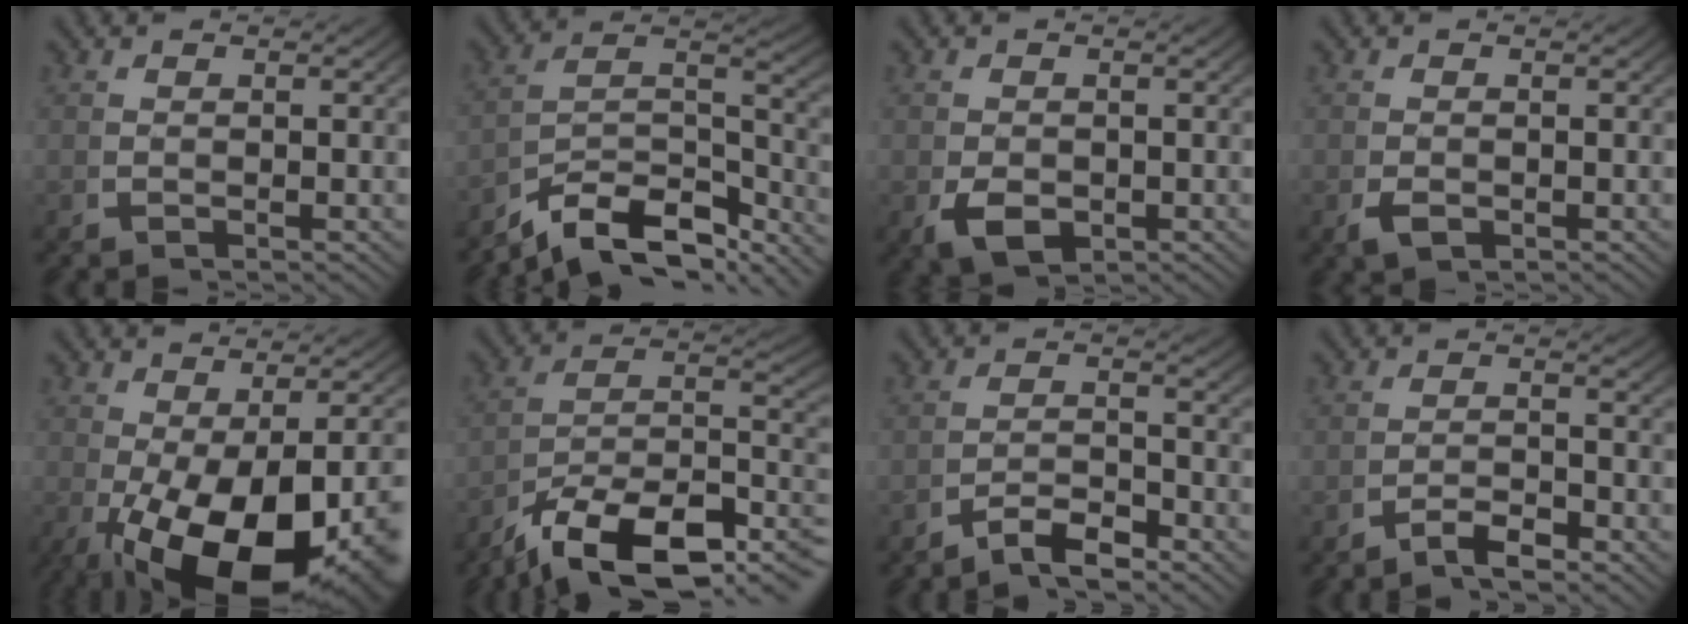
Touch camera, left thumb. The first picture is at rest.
{"total": 9.3, "force": [-3.9, 5.5, 6.4], "torque": [-0.134, -0.033, -0.053]}
{"total": 4.0, "force": [-1.2, 2.8, 2.5], "torque": [-0.053, -0.027, -0.005]}
{"total": 1.8, "force": [-0.8, 1.3, 1.1], "torque": [-0.024, -0.012, -0.007]}
{"total": 15.8, "force": [-4.7, 8.5, 12.5], "torque": [-0.224, -0.072, -0.024]}
{"total": 13.3, "force": [-4.9, 8.1, 9.3], "torque": [-0.171, -0.043, -0.063]}
{"total": 3.2, "force": [-2.7, 0.9, 1.6], "torque": [-0.018, -0.004, -0.051]}
{"total": 2.4, "force": [-2.1, 0.5, 1.2], "torque": [-0.015, -0.002, -0.042]}